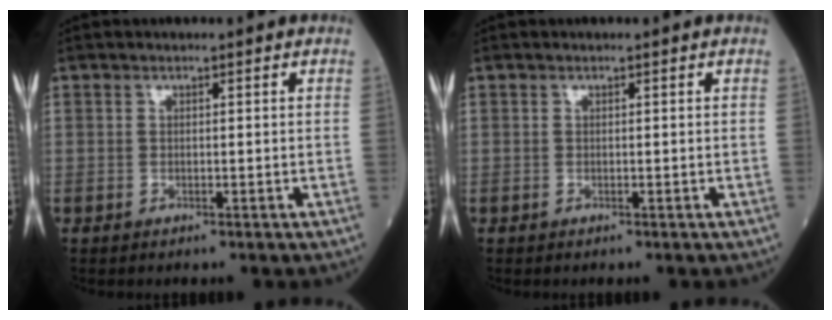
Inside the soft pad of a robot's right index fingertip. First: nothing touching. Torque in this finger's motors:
{"motor_torque": [-0.13, 0.00, 0.01, 0.00]}